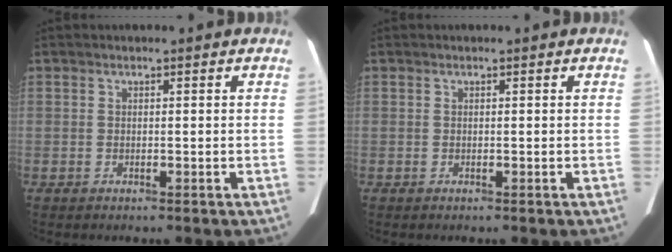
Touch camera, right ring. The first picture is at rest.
{"total": 0.0}